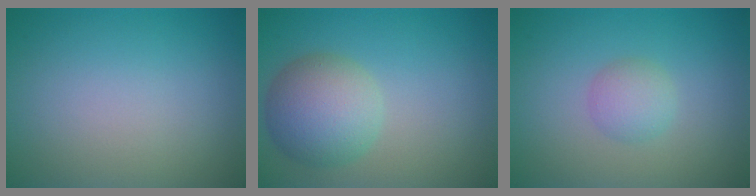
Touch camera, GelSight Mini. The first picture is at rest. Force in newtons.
{"total": 5.5, "press": 5.5, "slide": 0.4}
{"total": 2.0, "press": 2.0, "slide": 0.1}